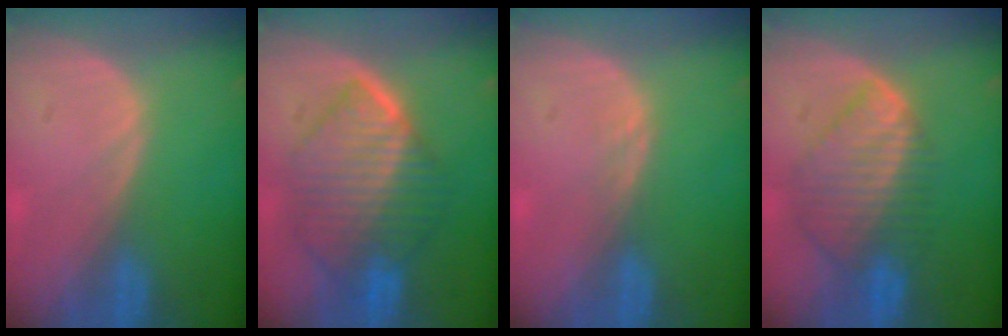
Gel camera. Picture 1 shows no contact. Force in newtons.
{"total": 10.5, "press": 10.4, "slide": 1.0}
{"total": 0.7, "press": 0.7, "slide": 0.1}
{"total": 8.5, "press": 7.6, "slide": 3.9}